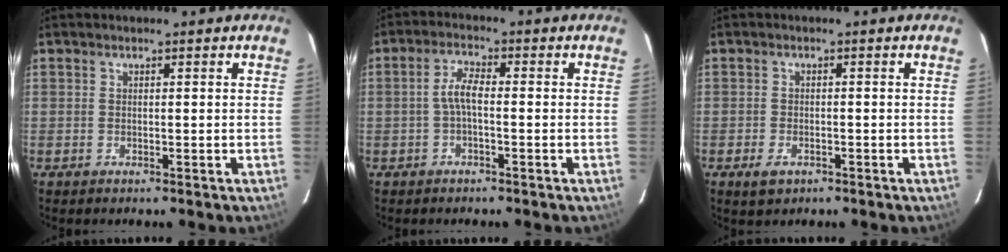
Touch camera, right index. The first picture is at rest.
{"total": 3.3, "force": [-0.9, 0.8, 3.1], "torque": [-0.069, 0.010, -0.019]}
{"total": 3.1, "force": [-1.7, 1.8, 1.7], "torque": [-0.038, -0.006, -0.029]}